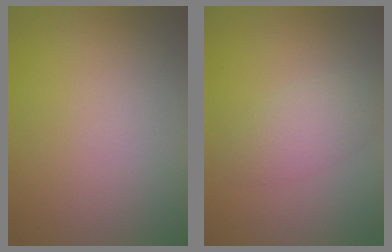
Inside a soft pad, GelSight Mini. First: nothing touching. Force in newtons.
{"total": 2.7, "press": 2.7, "slide": 0.0}